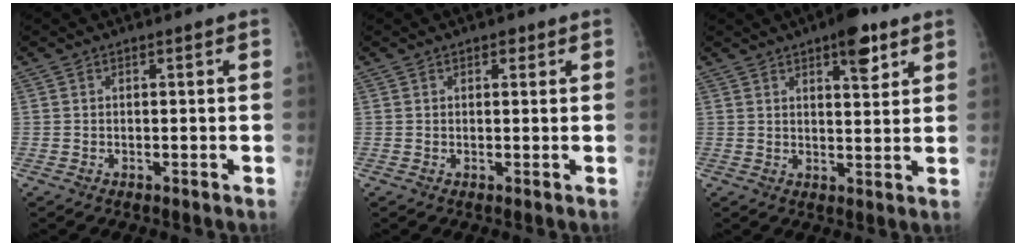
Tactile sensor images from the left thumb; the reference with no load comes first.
{"total": 1.5, "force": [0.9, 0.8, 0.9], "torque": [-0.003, -0.002, 0.008]}
{"total": 7.3, "force": [4.3, 2.6, 5.3], "torque": [-0.057, -0.020, 0.056]}